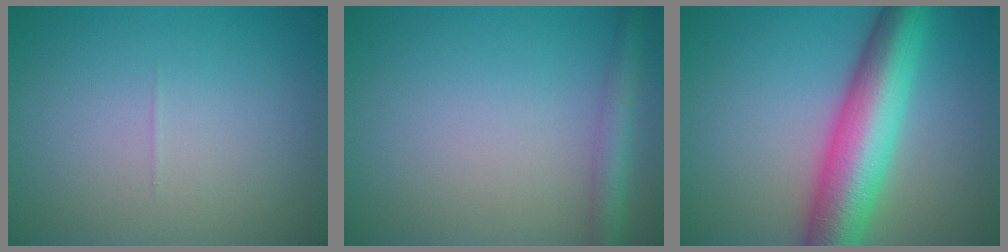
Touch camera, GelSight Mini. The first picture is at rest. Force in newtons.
{"total": 2.9, "press": 2.9, "slide": 0.1}
{"total": 9.4, "press": 9.4, "slide": 0.2}